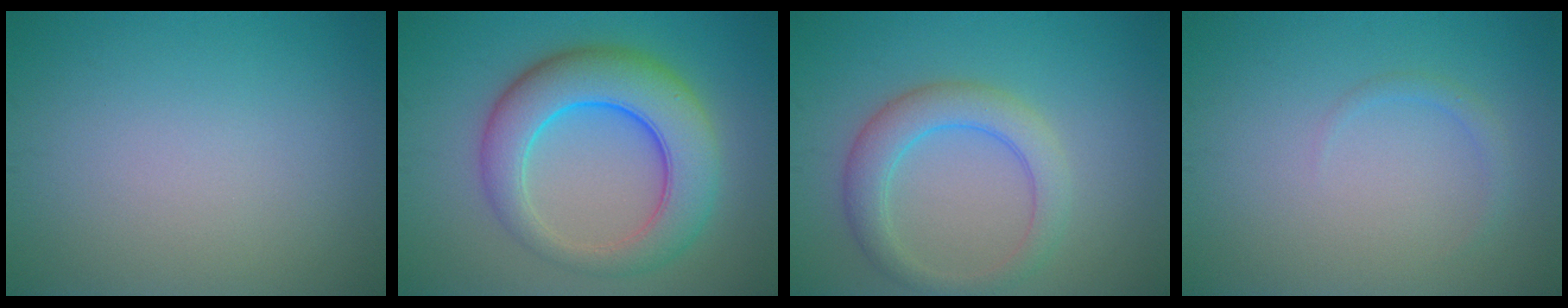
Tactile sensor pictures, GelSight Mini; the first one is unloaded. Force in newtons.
{"total": 8.5, "press": 8.5, "slide": 0.2}
{"total": 4.2, "press": 4.2, "slide": 0.1}
{"total": 1.0, "press": 1.0, "slide": 0.1}